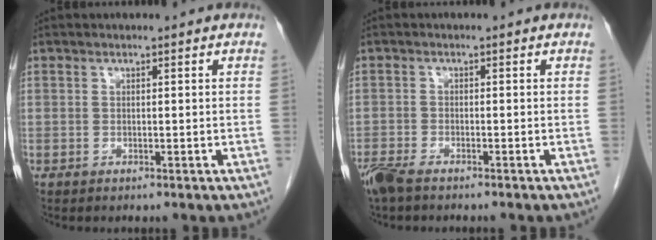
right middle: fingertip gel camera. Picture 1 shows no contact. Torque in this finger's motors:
{"motor_torque": [0.33, -0.22, 0.12, 0.04]}